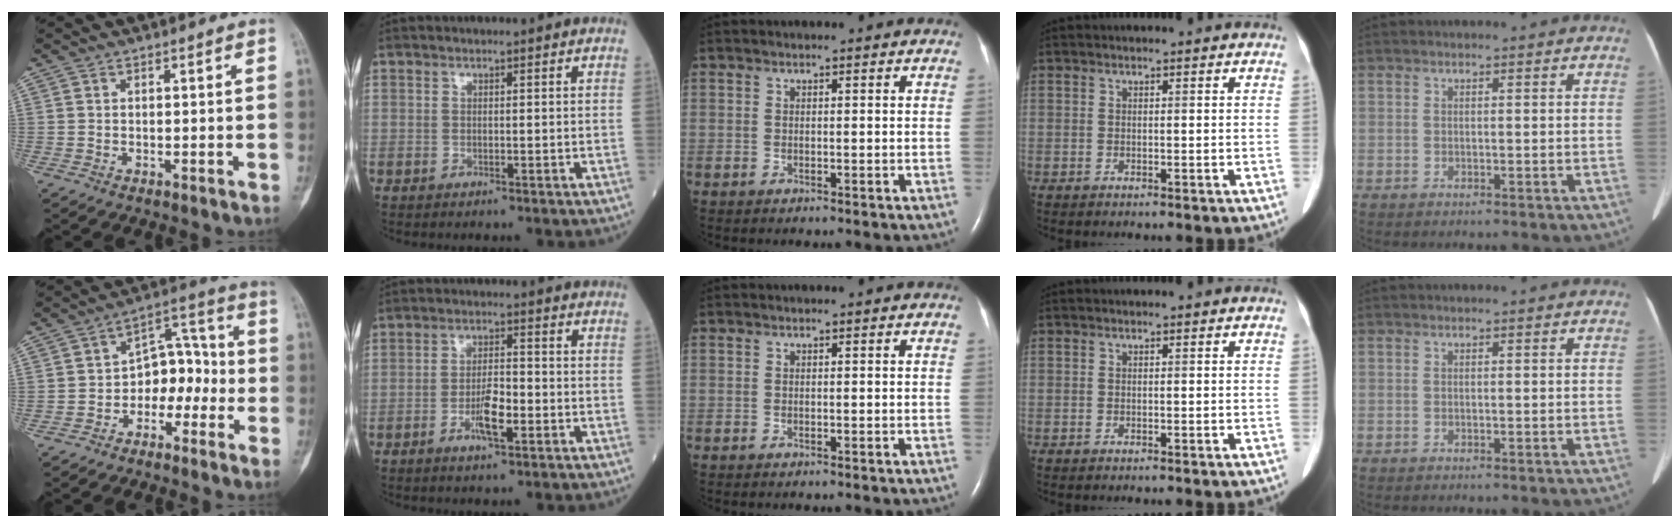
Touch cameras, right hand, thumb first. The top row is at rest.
{"thumb": {"total": 9.3, "force": [-2.7, 6.4, 6.1], "torque": [-0.049, 0.048, -0.057]}, "index": {"total": 5.0, "force": [-2.0, 1.1, 4.4], "torque": [-0.086, 0.001, -0.034]}}